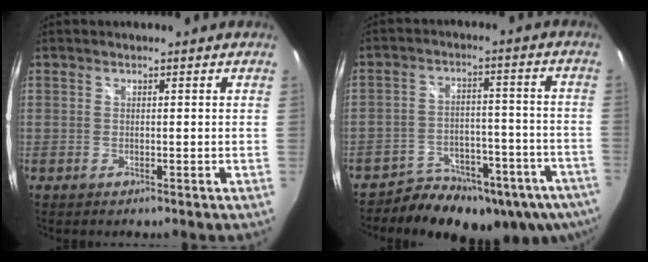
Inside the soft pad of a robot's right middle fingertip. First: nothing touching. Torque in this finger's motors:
{"motor_torque": [0.25, -0.77, 0.08, 0.02]}